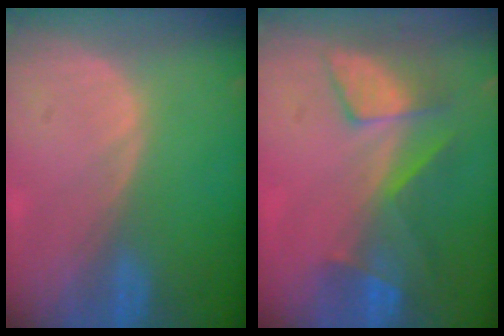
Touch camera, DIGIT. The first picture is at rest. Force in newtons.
{"total": 8.3, "press": 7.2, "slide": 4.1}